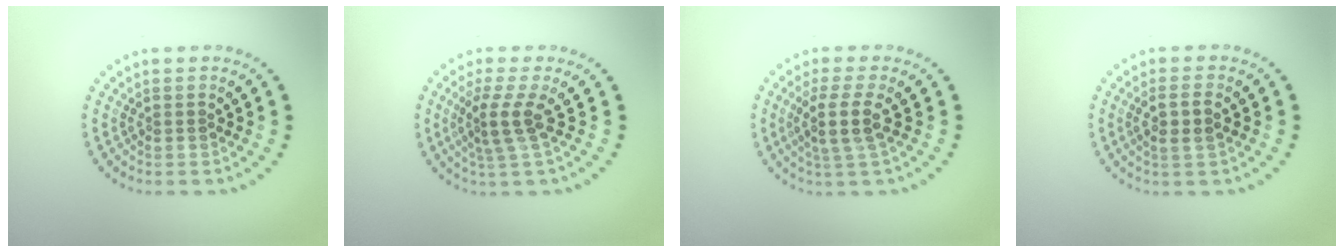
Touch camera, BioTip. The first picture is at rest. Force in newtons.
{"total": 2.9, "press": 2.1, "slide": 2.0}
{"total": 3.0, "press": 2.3, "slide": 1.8}
{"total": 2.1, "press": 2.0, "slide": 0.8}